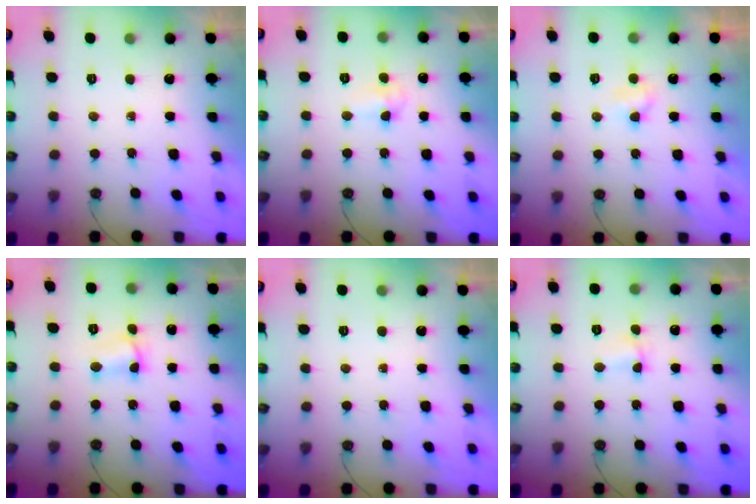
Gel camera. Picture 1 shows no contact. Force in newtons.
{"total": 2.8, "press": 2.6, "slide": 0.9}
{"total": 3.2, "press": 3.1, "slide": 0.5}
{"total": 2.6, "press": 2.3, "slide": 1.1}
{"total": 0.0}
{"total": 1.0, "press": 1.0, "slide": 0.4}